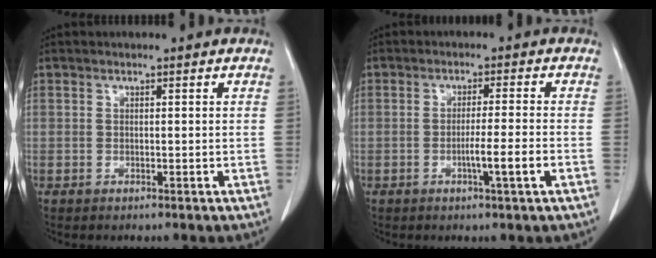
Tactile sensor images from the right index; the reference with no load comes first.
{"total": 4.7, "force": [-1.7, -0.8, 4.3], "torque": [-0.070, -0.007, -0.028]}